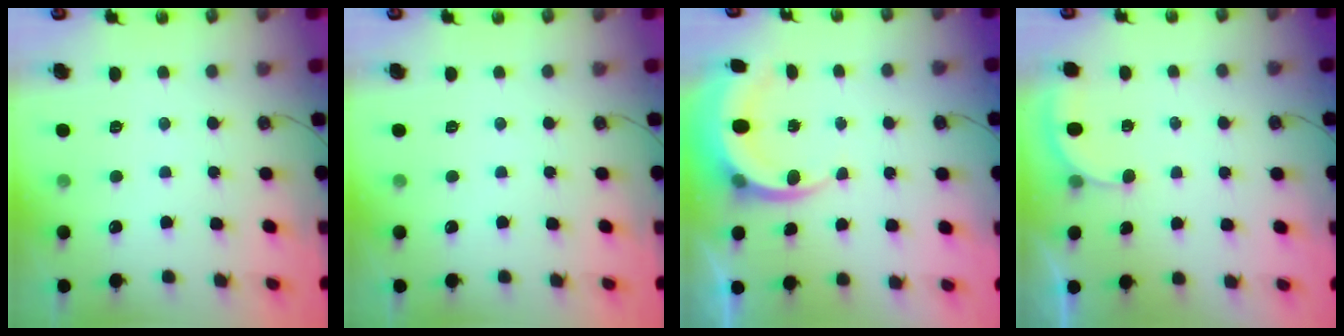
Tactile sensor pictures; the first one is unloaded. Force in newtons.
{"total": 0.0}
{"total": 6.8, "press": 6.7, "slide": 1.3}
{"total": 2.0, "press": 2.0, "slide": 0.1}